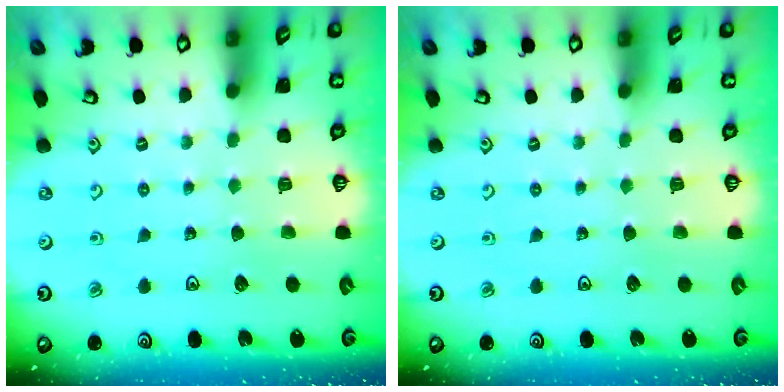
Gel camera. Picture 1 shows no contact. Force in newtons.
{"total": 0.0}